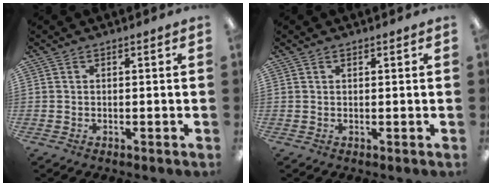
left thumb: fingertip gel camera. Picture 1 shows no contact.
{"total": 0.7, "force": [0.5, 0.4, 0.3], "torque": [-0.007, 0.002, 0.009]}